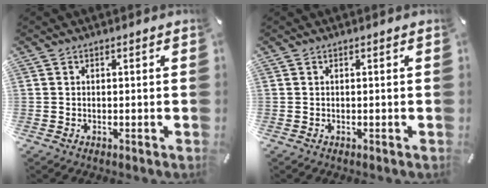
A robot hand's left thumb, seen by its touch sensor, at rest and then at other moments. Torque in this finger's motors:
{"motor_torque": [-0.23, -0.15, -0.07, 0.13, -0.02]}